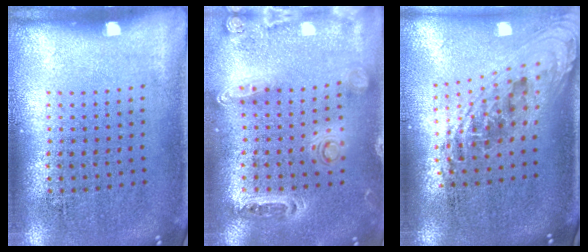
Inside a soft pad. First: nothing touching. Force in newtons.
{"total": 1.4, "press": 1.3, "slide": 0.3}
{"total": 2.3, "press": 1.7, "slide": 1.6}